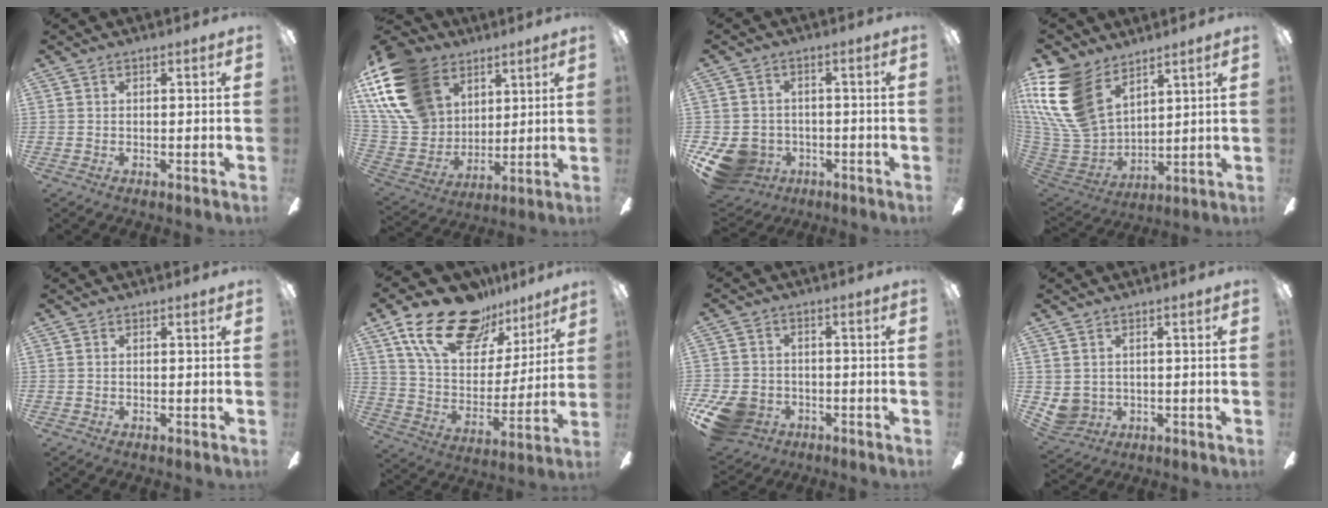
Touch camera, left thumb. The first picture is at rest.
{"total": 20.9, "force": [10.8, 14.7, 10.2], "torque": [-0.236, -0.038, 0.205]}
{"total": 9.0, "force": [-3.9, 7.6, 2.9], "torque": [-0.085, 0.019, -0.068]}
{"total": 21.1, "force": [10.8, 13.3, 12.3], "torque": [-0.294, -0.054, 0.198]}
{"total": 0.0}
{"total": 22.4, "force": [15.0, 11.8, 11.8], "torque": [-0.209, -0.077, 0.270]}
{"total": 9.8, "force": [-4.7, 7.5, 4.2], "torque": [-0.104, 0.027, -0.086]}
{"total": 4.0, "force": [1.0, 3.8, 0.7], "torque": [-0.037, -0.004, 0.019]}